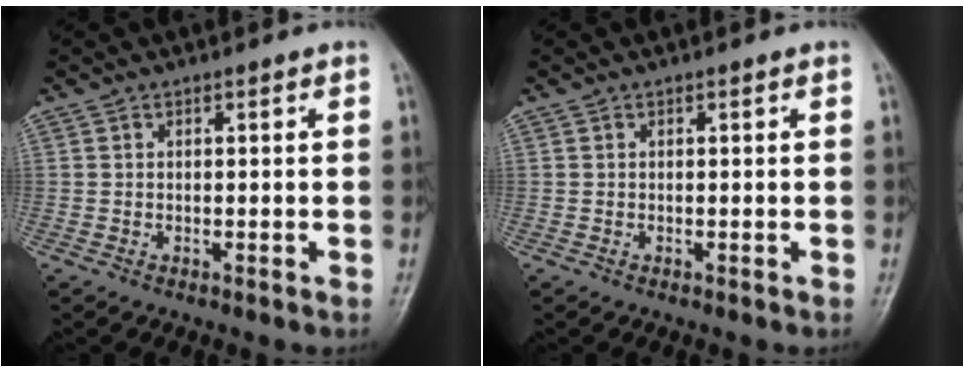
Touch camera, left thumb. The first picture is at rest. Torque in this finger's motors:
{"motor_torque": [0.00, 0.00, 0.00, 0.00, 0.00]}